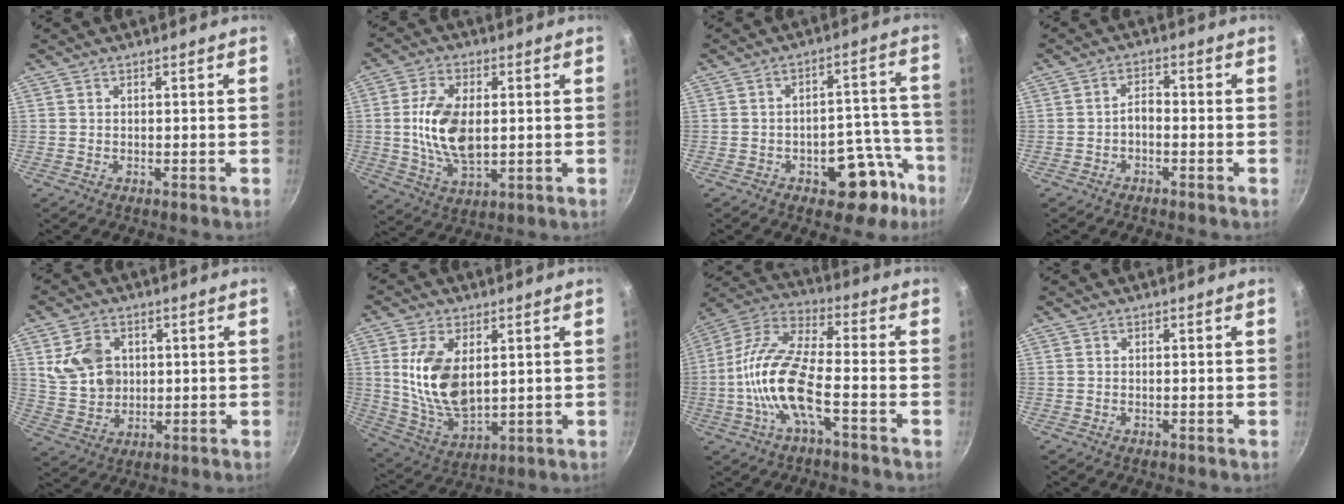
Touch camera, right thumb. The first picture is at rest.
{"total": 12.5, "force": [0.5, 6.8, 10.4], "torque": [-0.197, -0.005, 0.016]}
{"total": 11.8, "force": [-6.1, 6.2, 7.9], "torque": [-0.060, 0.059, -0.074]}
{"total": 2.7, "force": [-1.0, 1.6, 2.0], "torque": [-0.027, 0.018, -0.024]}
{"total": 9.4, "force": [2.6, 7.3, 5.4], "torque": [-0.078, -0.007, 0.059]}
{"total": 13.8, "force": [2.6, 7.6, 11.2], "torque": [-0.204, -0.020, 0.063]}
{"total": 15.3, "force": [-4.0, 5.2, 13.8], "torque": [-0.297, 0.040, -0.081]}
{"total": 0.0}